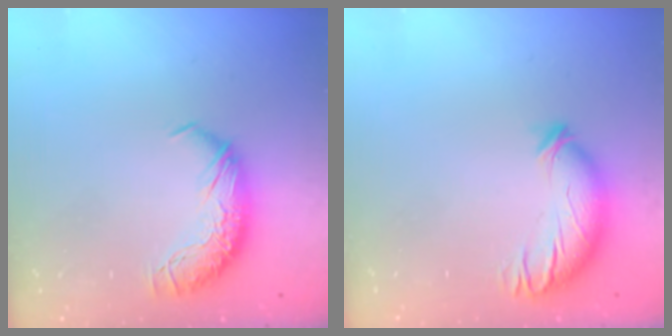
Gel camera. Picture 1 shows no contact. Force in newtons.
{"total": 3.7, "press": 2.9, "slide": 2.4}